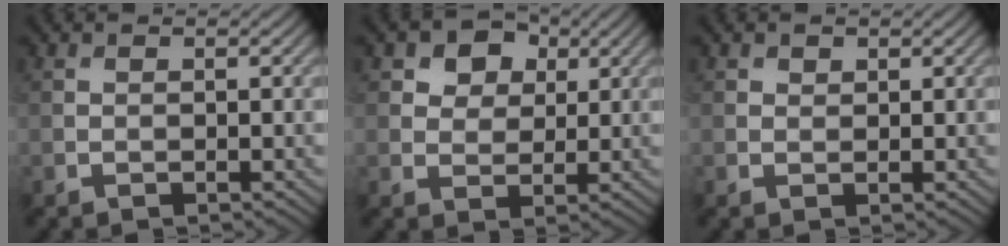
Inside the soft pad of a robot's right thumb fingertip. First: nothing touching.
{"total": 6.4, "force": [3.1, 4.6, 3.0], "torque": [-0.074, -0.003, 0.050]}
{"total": 0.8, "force": [0.6, 0.6, 0.1], "torque": [0.000, -0.004, 0.011]}